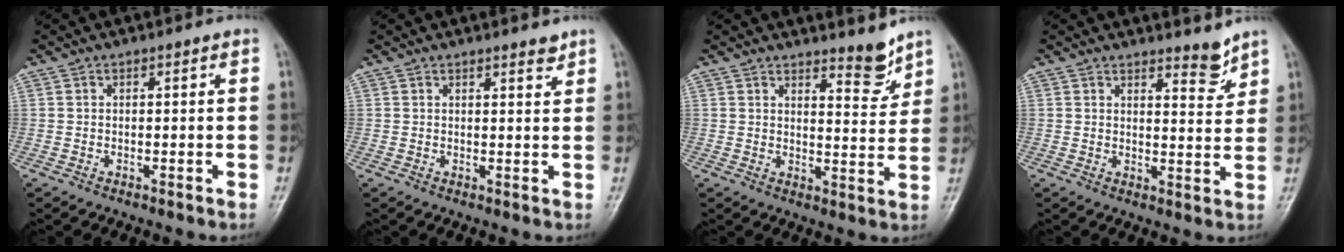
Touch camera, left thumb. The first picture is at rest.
{"total": 1.9, "force": [1.7, 0.4, 0.8], "torque": [-0.003, -0.014, 0.024]}
{"total": 5.1, "force": [4.5, 1.1, 2.1], "torque": [-0.016, -0.047, 0.071]}
{"total": 3.9, "force": [3.6, 0.9, 1.3], "torque": [-0.007, -0.037, 0.055]}